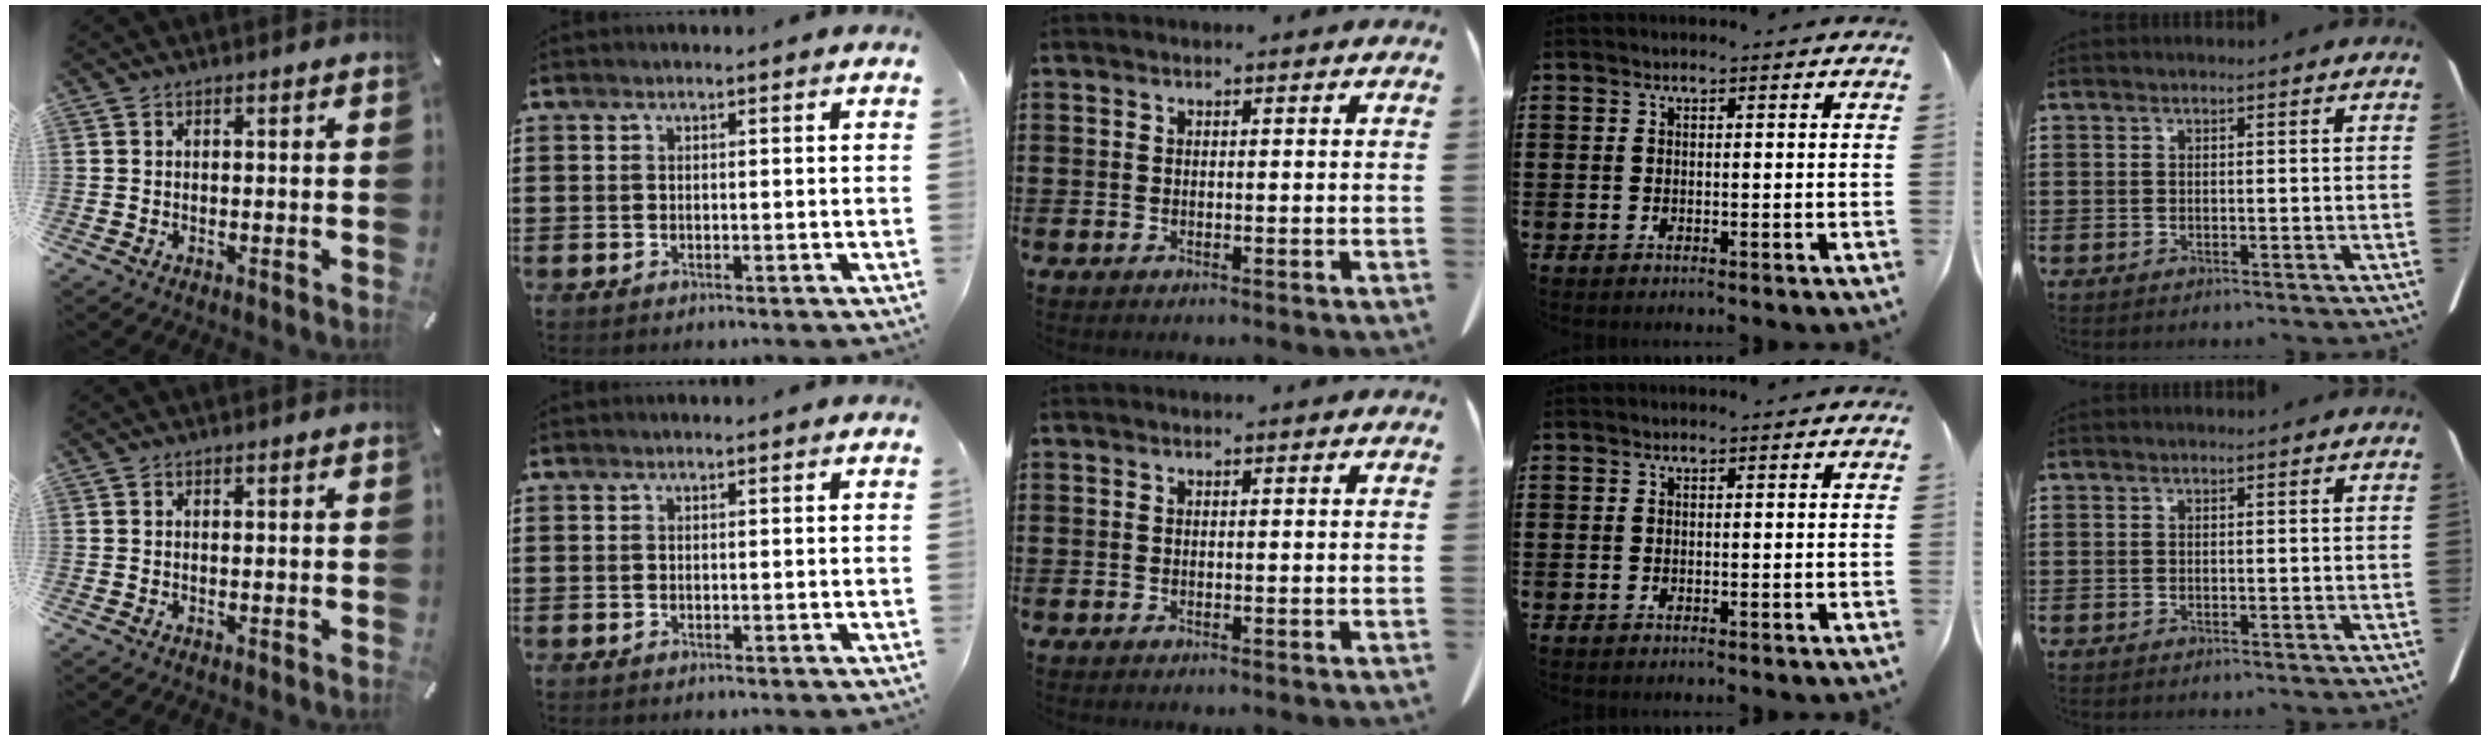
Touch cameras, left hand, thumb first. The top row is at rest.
{}